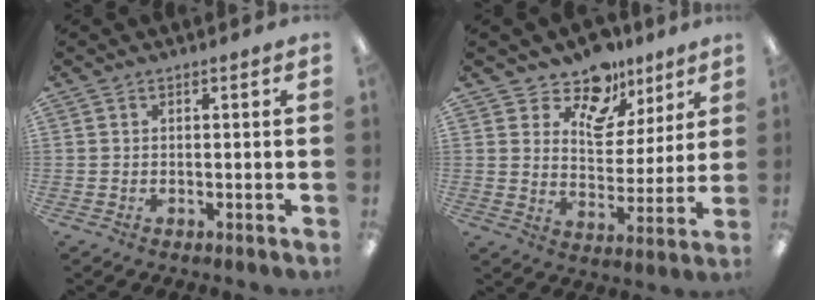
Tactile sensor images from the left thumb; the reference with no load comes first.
{"total": 12.4, "force": [9.4, 7.0, 4.2], "torque": [-0.079, -0.059, 0.176]}